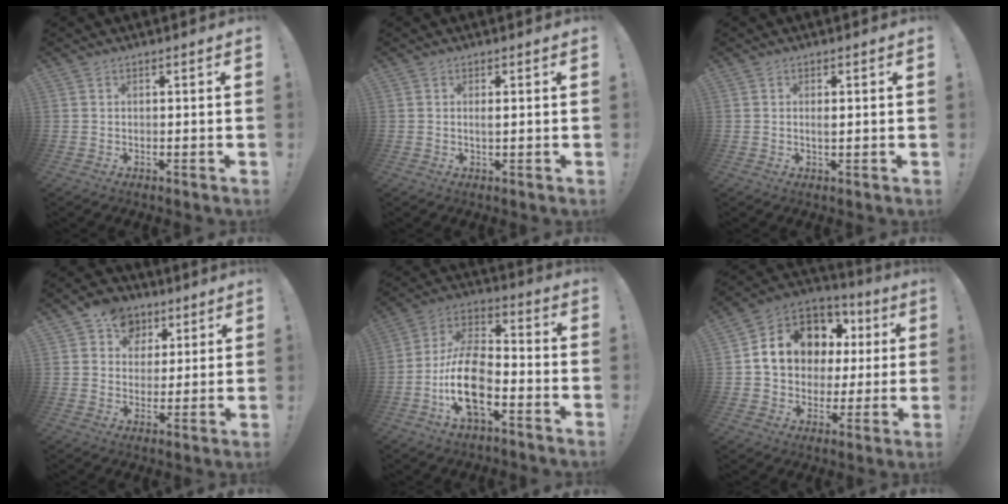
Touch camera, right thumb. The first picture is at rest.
{"total": 1.2, "force": [0.2, 0.2, 1.2], "torque": [-0.021, -0.002, 0.002]}
{"total": 1.4, "force": [0.1, 0.5, 1.3], "torque": [-0.023, -0.002, 0.002]}
{"total": 10.0, "force": [4.6, 8.5, 2.4], "torque": [-0.034, -0.020, 0.093]}
{"total": 17.2, "force": [-6.7, 8.9, 13.1], "torque": [-0.270, 0.035, -0.109]}
{"total": 14.6, "force": [4.7, 11.6, 7.5], "torque": [-0.118, -0.021, 0.101]}